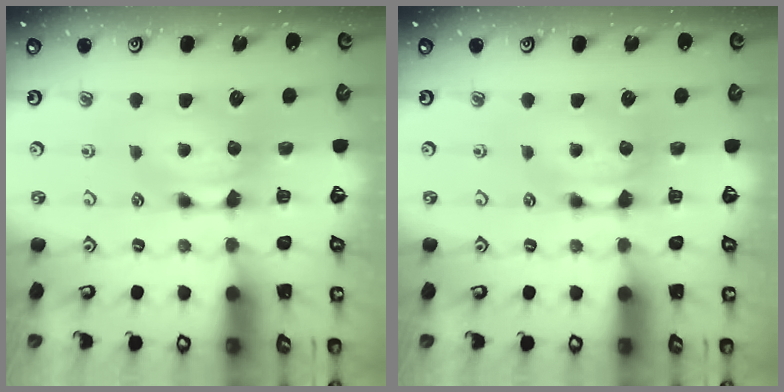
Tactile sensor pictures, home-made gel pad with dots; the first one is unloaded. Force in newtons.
{"total": 0.0}